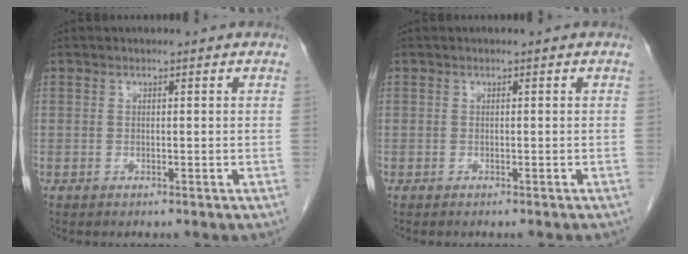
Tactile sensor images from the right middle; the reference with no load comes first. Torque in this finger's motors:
{"motor_torque": [-0.40, -0.30, -0.07, 0.00]}